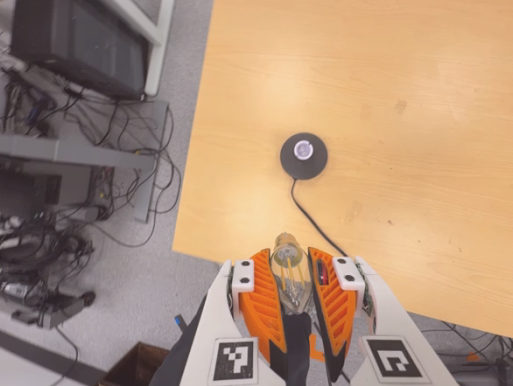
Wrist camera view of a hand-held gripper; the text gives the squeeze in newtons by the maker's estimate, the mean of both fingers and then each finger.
{"total": 20.8, "left": 24.6, "right": 16.9}